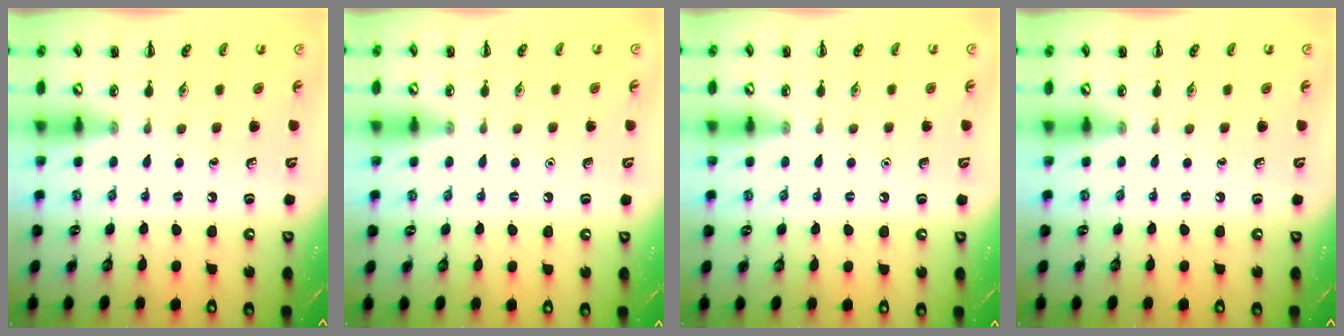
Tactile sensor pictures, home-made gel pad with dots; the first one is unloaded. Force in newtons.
{"total": 1.5, "press": 1.5, "slide": 0.1}
{"total": 1.6, "press": 1.6, "slide": 0.1}
{"total": 0.0}